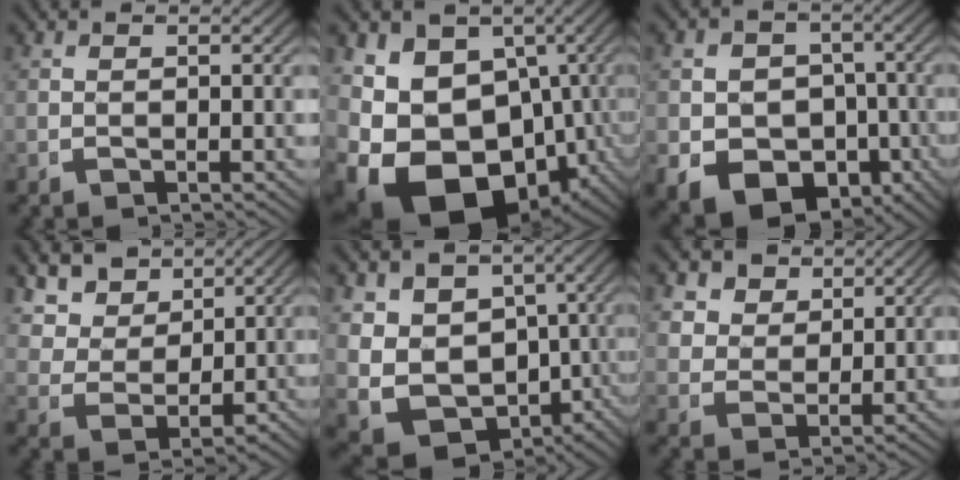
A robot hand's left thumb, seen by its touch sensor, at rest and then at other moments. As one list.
[{"total": 20.9, "force": [-5.5, 15.8, 12.6], "torque": [-0.268, -0.098, -0.052]}, {"total": 12.1, "force": [-4.9, 9.5, 5.7], "torque": [-0.130, -0.064, -0.056]}, {"total": 7.4, "force": [3.3, 5.2, 4.1], "torque": [-0.089, -0.019, 0.066]}, {"total": 14.4, "force": [-3.6, 11.3, 8.1], "torque": [-0.190, -0.084, -0.033]}, {"total": 5.4, "force": [2.9, 3.8, 2.4], "torque": [-0.052, -0.015, 0.058]}]